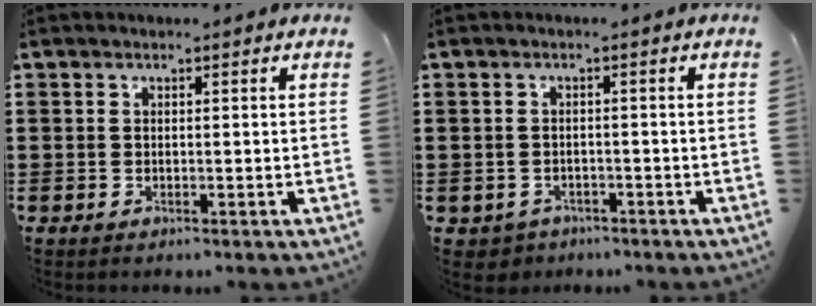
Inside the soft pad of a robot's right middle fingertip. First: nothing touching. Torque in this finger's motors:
{"motor_torque": [0.39, -0.11, 0.00, 0.00]}